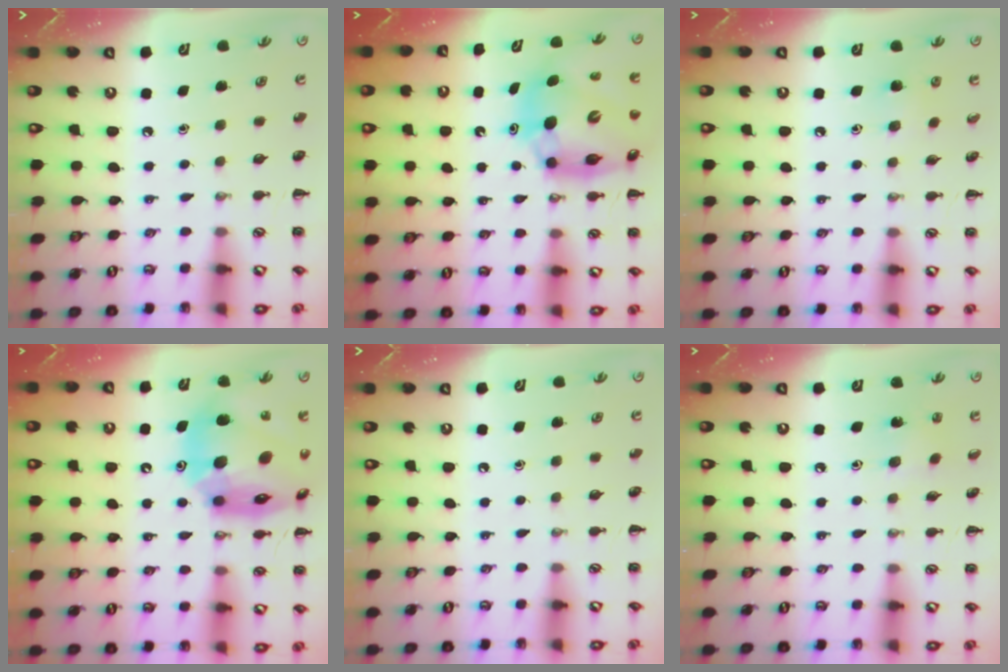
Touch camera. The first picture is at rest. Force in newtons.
{"total": 14.2, "press": 13.6, "slide": 4.2}
{"total": 4.1, "press": 3.9, "slide": 1.4}
{"total": 20.8, "press": 19.8, "slide": 6.2}
{"total": 0.0}
{"total": 3.1, "press": 2.9, "slide": 0.9}